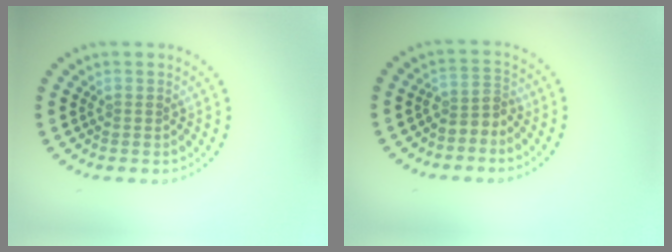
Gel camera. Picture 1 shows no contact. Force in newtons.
{"total": 2.1, "press": 1.5, "slide": 1.4}